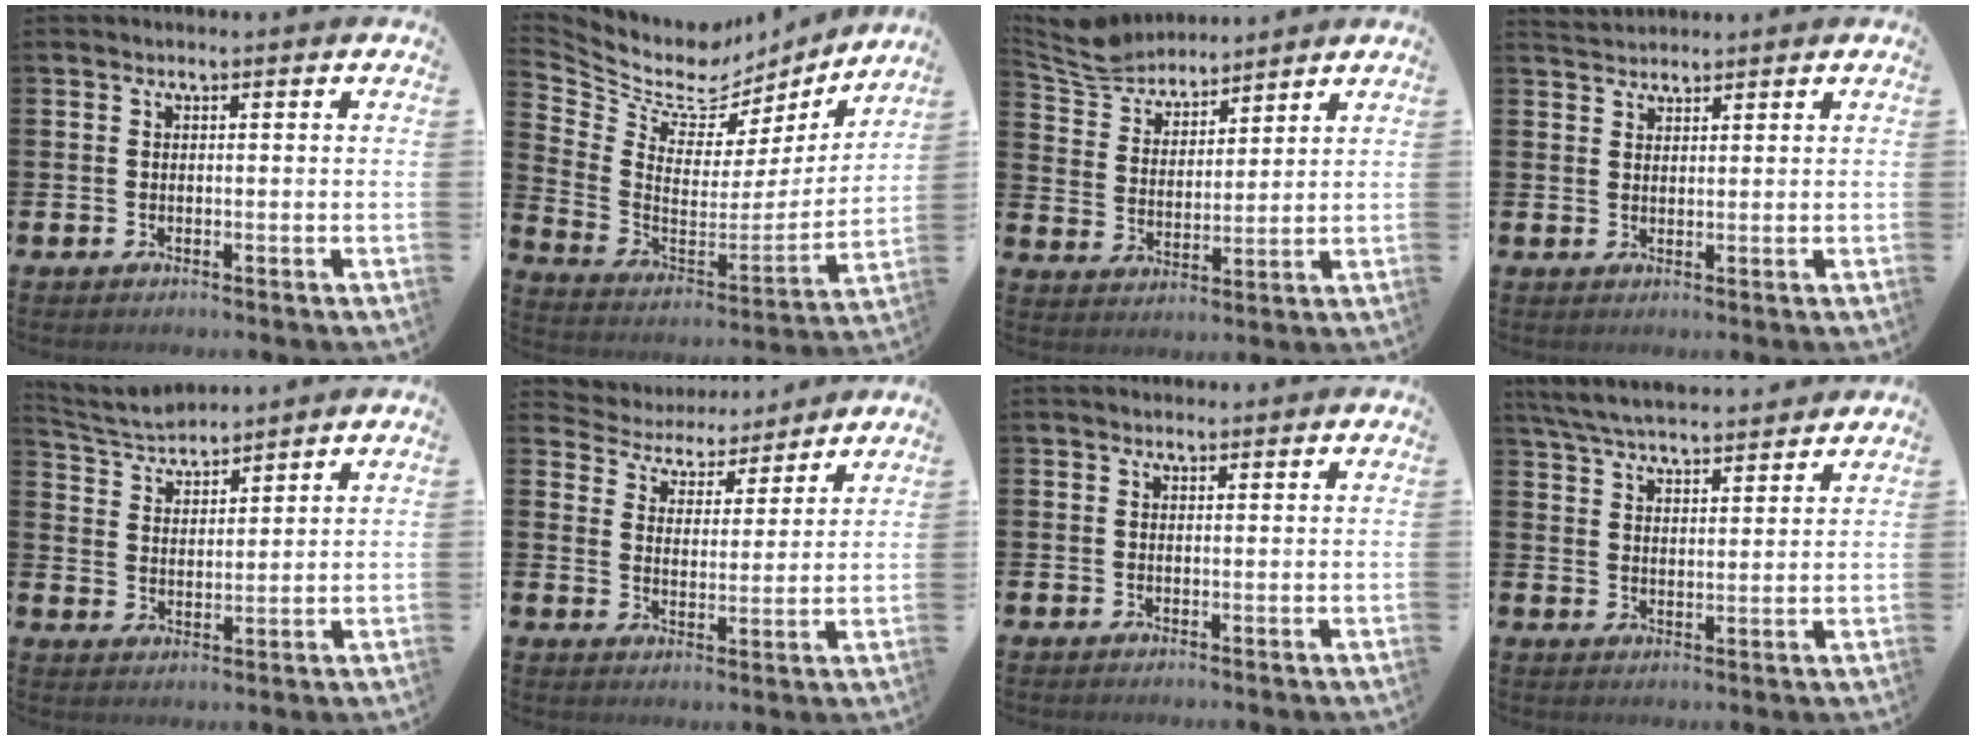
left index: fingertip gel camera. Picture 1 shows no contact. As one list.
[{"total": 7.8, "force": [6.6, 4.0, 1.5], "torque": [-0.077, -0.053, 0.115]}, {"total": 6.9, "force": [6.7, 1.6, 0.6], "torque": [-0.047, -0.037, 0.123]}, {"total": 2.4, "force": [2.3, 0.5, -0.1], "torque": [0.008, -0.009, 0.042]}, {"total": 4.6, "force": [4.6, 0.7, 0.4], "torque": [-0.030, -0.025, 0.081]}, {"total": 4.9, "force": [4.5, 1.9, -0.2], "torque": [-0.028, -0.036, 0.076]}, {"total": 1.1, "force": [1.0, 0.4, 0.1], "torque": [0.008, 0.000, 0.016]}, {"total": 6.1, "force": [5.9, 0.7, 1.3], "torque": [-0.051, -0.029, 0.107]}]